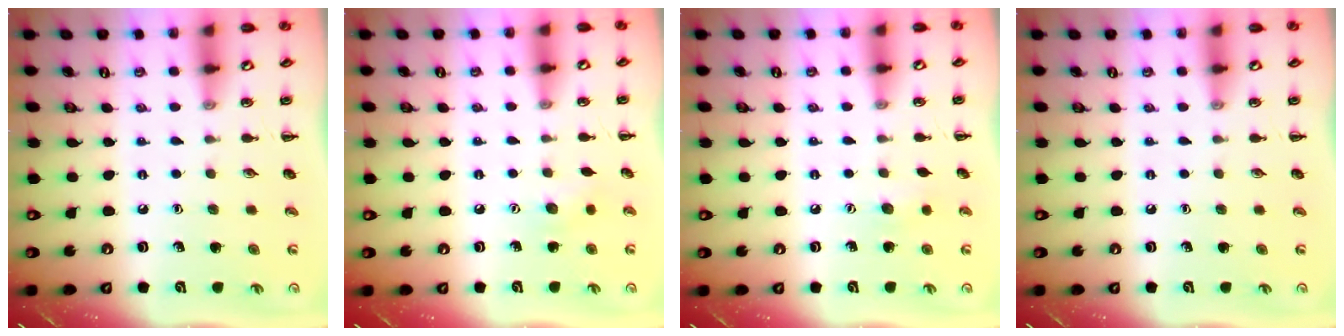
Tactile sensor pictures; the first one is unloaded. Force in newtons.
{"total": 4.4, "press": 4.3, "slide": 1.0}
{"total": 5.3, "press": 5.2, "slide": 1.4}
{"total": 0.0}